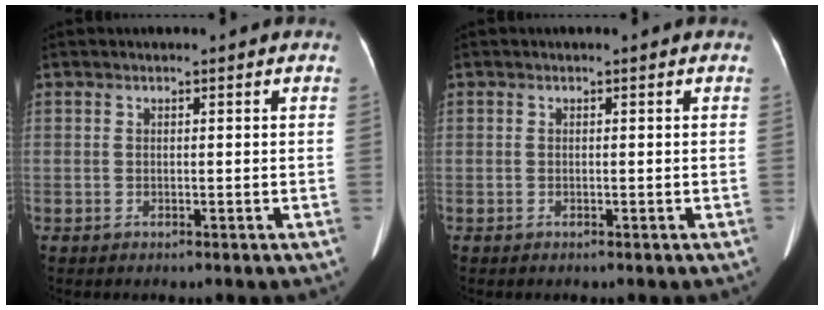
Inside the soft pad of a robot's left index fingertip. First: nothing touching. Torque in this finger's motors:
{"motor_torque": [0.01, 0.01, 0.00, 0.00]}